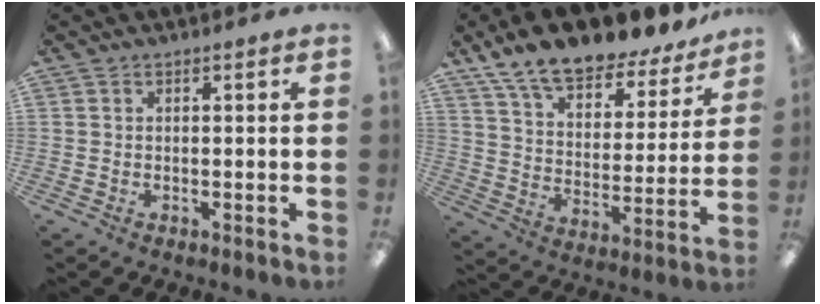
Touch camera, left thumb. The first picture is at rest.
{"total": 15.2, "force": [13.1, 4.7, 6.0], "torque": [-0.118, -0.096, 0.228]}